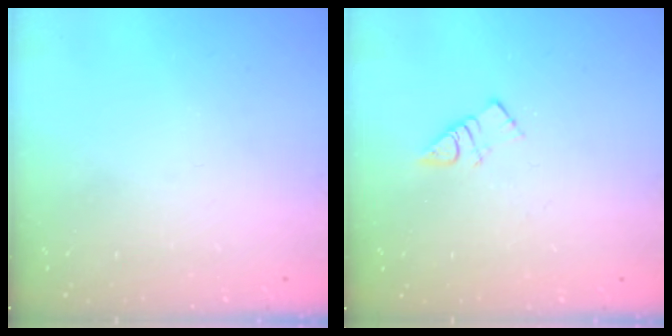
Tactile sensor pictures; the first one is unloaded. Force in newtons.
{"total": 4.0, "press": 4.0, "slide": 0.4}